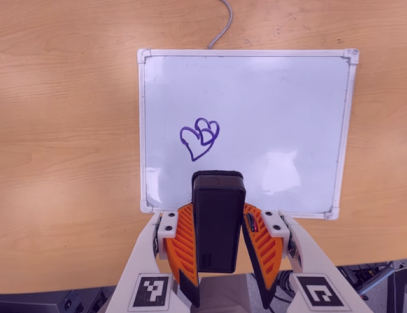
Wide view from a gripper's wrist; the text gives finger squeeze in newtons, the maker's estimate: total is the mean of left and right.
{"total": 6.9, "left": 5.4, "right": 8.5}